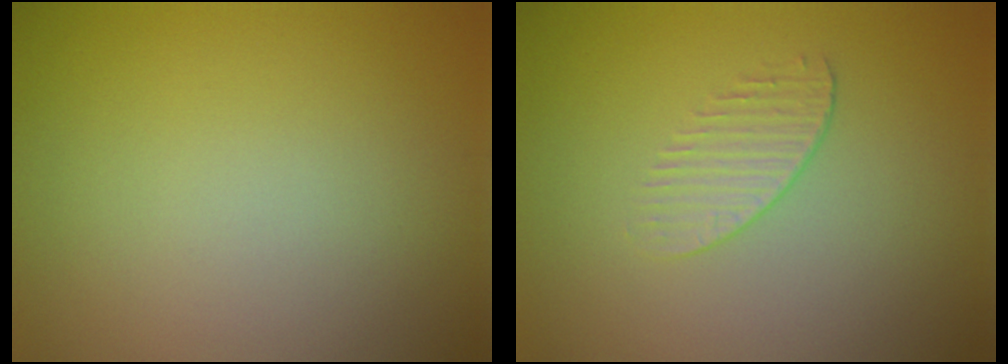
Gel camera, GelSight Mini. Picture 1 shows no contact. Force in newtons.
{"total": 1.2, "press": 0.6, "slide": 1.0}